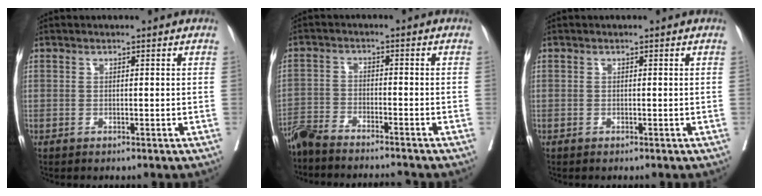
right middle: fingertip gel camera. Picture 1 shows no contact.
{"total": 8.6, "force": [-8.0, 0.3, 2.9], "torque": [-0.041, -0.007, -0.134]}
{"total": 0.0}